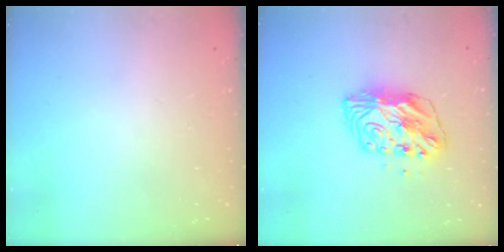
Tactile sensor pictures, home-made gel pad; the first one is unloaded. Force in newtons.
{"total": 9.6, "press": 9.5, "slide": 1.0}